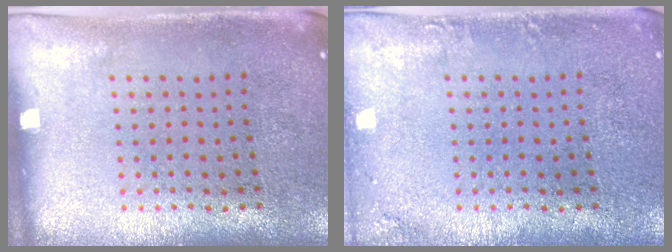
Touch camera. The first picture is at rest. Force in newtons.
{"total": 1.1, "press": 1.1, "slide": 0.1}